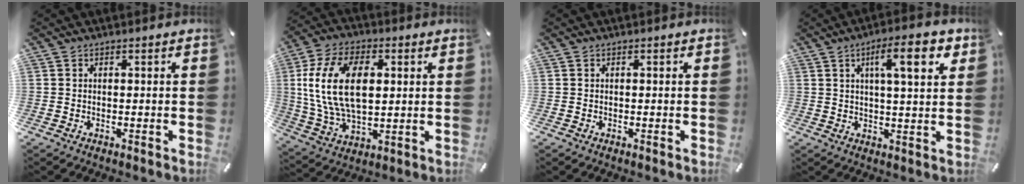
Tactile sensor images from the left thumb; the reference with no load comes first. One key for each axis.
{"total": 17.0, "fx": 2.8, "fy": 10.3, "fz": 13.2, "tx": -0.299, "ty": 0.009, "tz": 0.048}
{"total": 0.0}
{"total": 11.8, "fx": 5.0, "fy": 3.1, "fz": 10.2, "tx": -0.157, "ty": -0.010, "tz": 0.074}